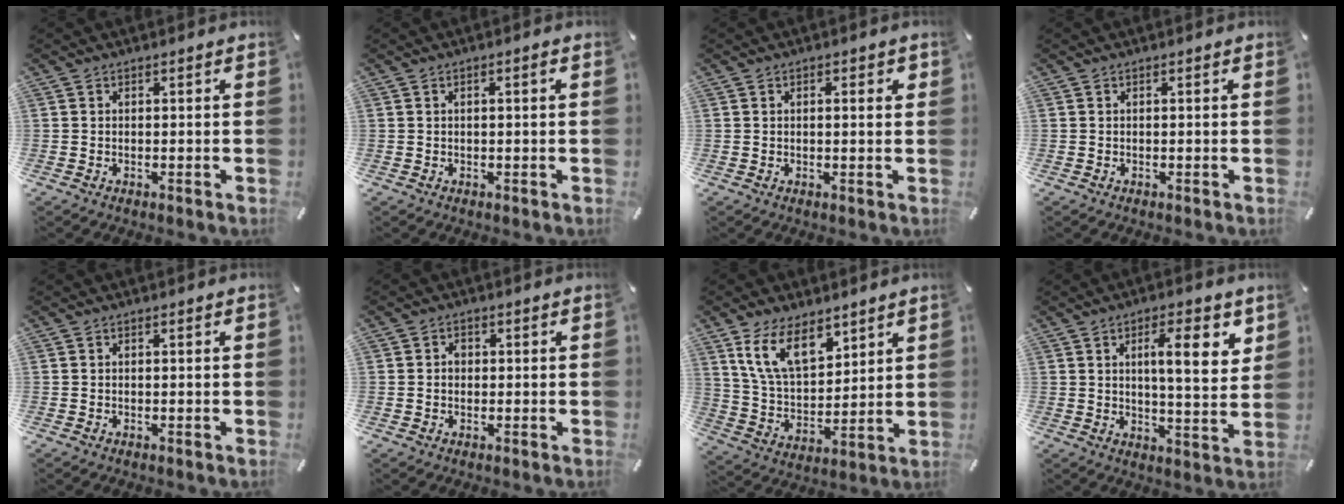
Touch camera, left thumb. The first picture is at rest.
{"total": 1.2, "force": [0.2, 0.1, 1.2], "torque": [-0.021, 0.000, 0.002]}
{"total": 1.5, "force": [0.3, 0.6, 1.4], "torque": [-0.019, 0.001, 0.002]}
{"total": 0.0}
{"total": 0.0}
{"total": 1.8, "force": [-0.1, 1.5, 1.0], "torque": [-0.020, 0.006, -0.004]}
{"total": 13.4, "force": [8.4, 7.1, 7.7], "torque": [-0.172, -0.033, 0.157]}
{"total": 10.8, "force": [4.2, 3.1, 9.4], "torque": [-0.141, -0.015, 0.059]}